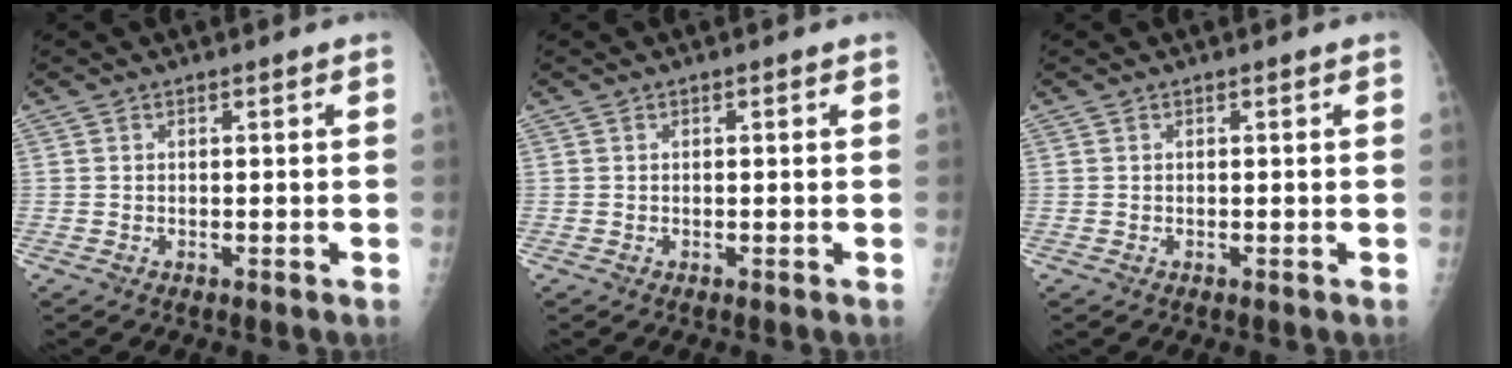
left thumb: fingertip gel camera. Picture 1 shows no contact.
{"total": 0.0}
{"total": 0.0}